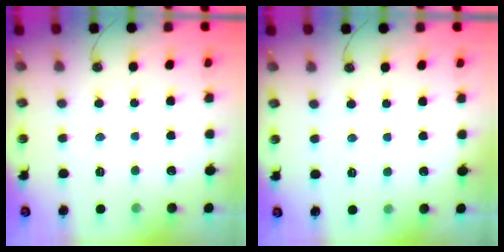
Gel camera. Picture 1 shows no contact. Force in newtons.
{"total": 2.0, "press": 2.0, "slide": 0.1}